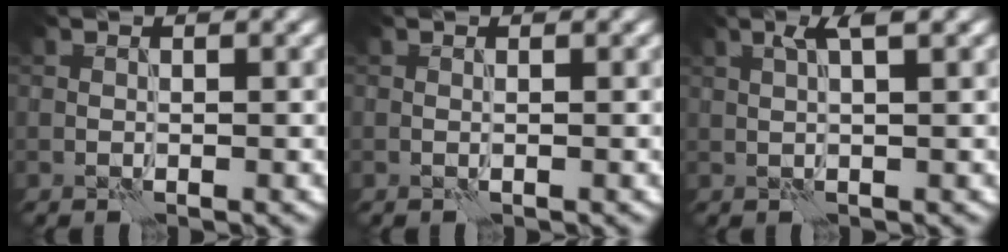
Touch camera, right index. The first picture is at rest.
{"total": 0.0}
{"total": 2.3, "force": [1.1, 0.0, 2.0], "torque": [-0.041, 0.004, 0.021]}